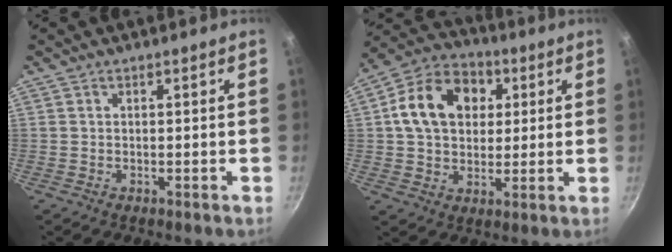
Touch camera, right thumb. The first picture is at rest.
{"total": 15.1, "force": [3.5, 11.4, 9.4], "torque": [-0.137, 0.016, 0.044]}